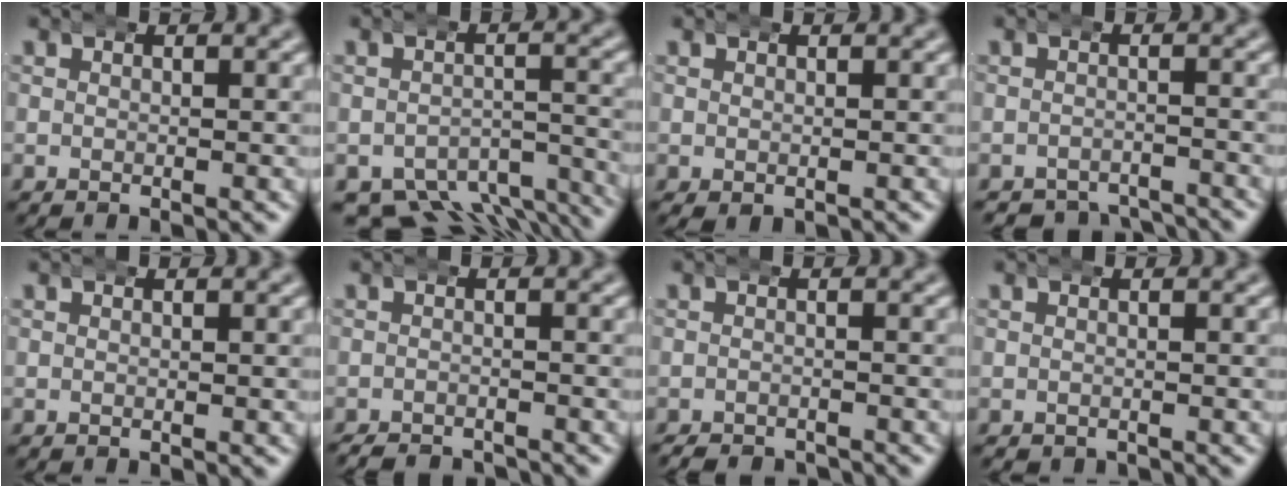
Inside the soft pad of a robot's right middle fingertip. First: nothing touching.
{"total": 8.8, "force": [-6.8, 4.3, 3.6], "torque": [-0.045, -0.034, -0.099]}
{"total": 0.8, "force": [-0.2, 0.4, 0.6], "torque": [-0.011, -0.007, 0.005]}
{"total": 5.4, "force": [-5.3, 1.1, 0.4], "torque": [0.010, -0.018, -0.082]}
{"total": 0.0}
{"total": 3.2, "force": [-3.1, 0.4, 0.2], "torque": [-0.003, -0.016, -0.046]}
{"total": 2.2, "force": [-2.2, 0.3, 0.0], "torque": [-0.001, -0.012, -0.032]}
{"total": 0.7, "force": [-0.5, 0.4, -0.1], "torque": [-0.003, -0.008, -0.004]}